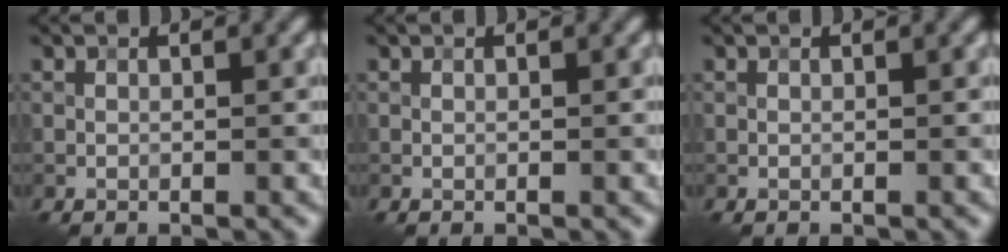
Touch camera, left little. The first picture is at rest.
{"total": 0.0}
{"total": 0.0}